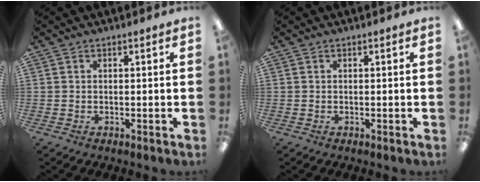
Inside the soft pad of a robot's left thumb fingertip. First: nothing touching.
{"total": 0.0}